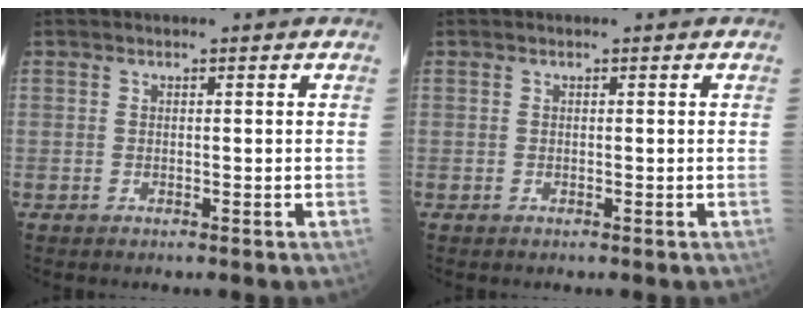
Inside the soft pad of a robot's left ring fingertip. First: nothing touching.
{"total": 0.0}